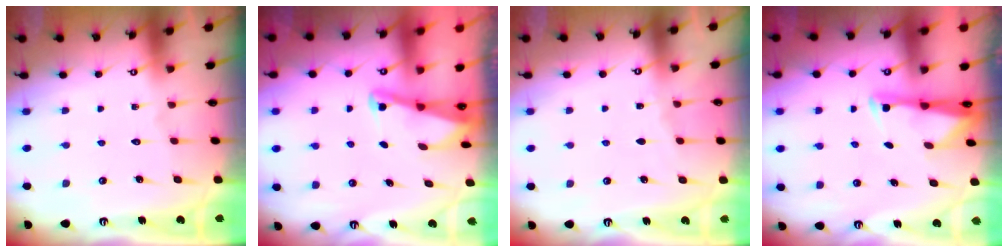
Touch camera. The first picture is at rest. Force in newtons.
{"total": 2.2, "press": 2.1, "slide": 0.4}
{"total": 1.9, "press": 1.9, "slide": 0.4}
{"total": 2.6, "press": 2.5, "slide": 0.4}